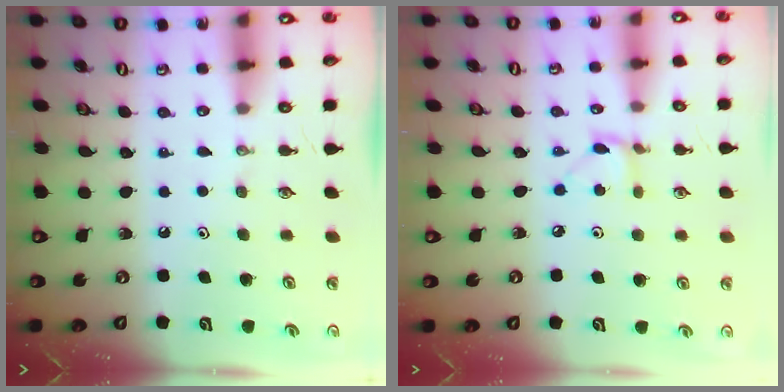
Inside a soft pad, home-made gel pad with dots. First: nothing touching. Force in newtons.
{"total": 4.1, "press": 4.1, "slide": 0.1}